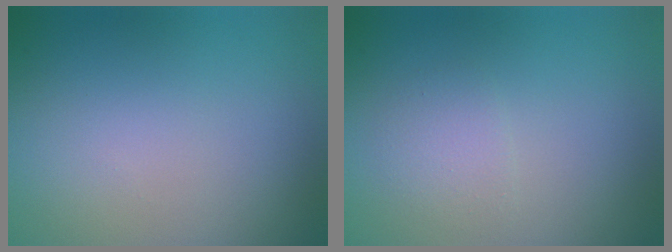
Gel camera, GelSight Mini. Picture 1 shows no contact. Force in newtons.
{"total": 1.6, "press": 1.6, "slide": 0.1}